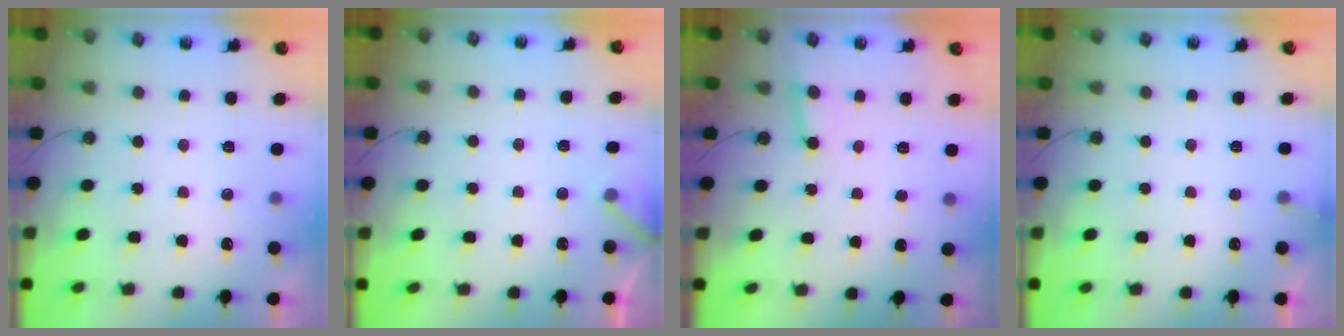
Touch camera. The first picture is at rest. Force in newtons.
{"total": 5.8, "press": 5.8, "slide": 0.5}
{"total": 2.6, "press": 2.5, "slide": 0.7}
{"total": 2.9, "press": 2.9, "slide": 0.2}